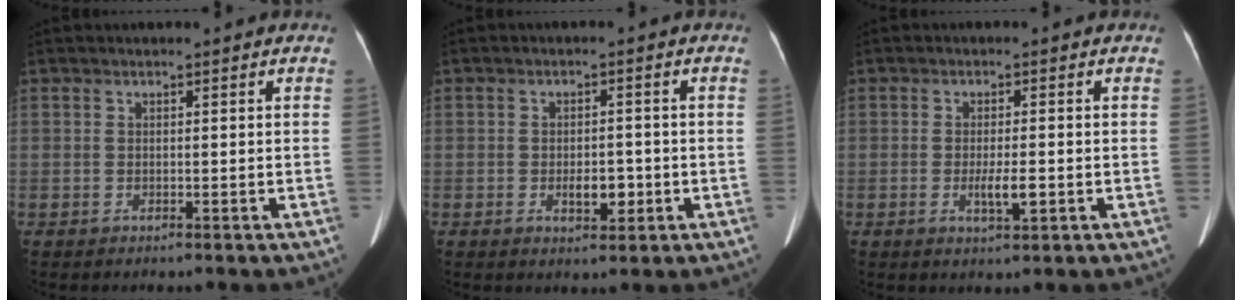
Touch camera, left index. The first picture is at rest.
{"total": 3.8, "force": [-1.1, 1.9, 3.1], "torque": [-0.049, 0.001, -0.012]}
{"total": 3.4, "force": [-0.9, 0.6, 3.2], "torque": [-0.061, -0.003, -0.012]}